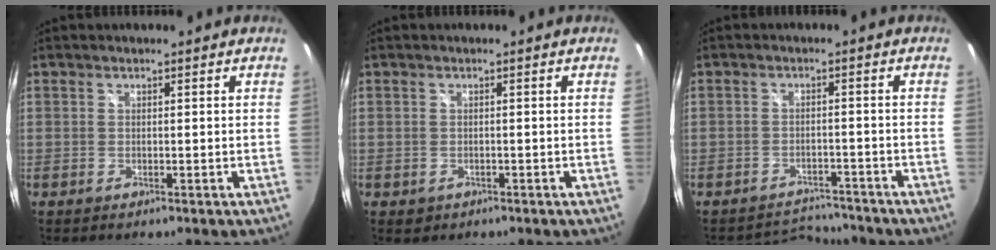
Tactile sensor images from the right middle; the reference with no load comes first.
{"total": 1.3, "force": [-0.4, 1.1, 0.6], "torque": [-0.012, -0.004, -0.003]}
{"total": 4.7, "force": [-4.6, 0.4, -0.9], "torque": [0.008, 0.016, -0.074]}